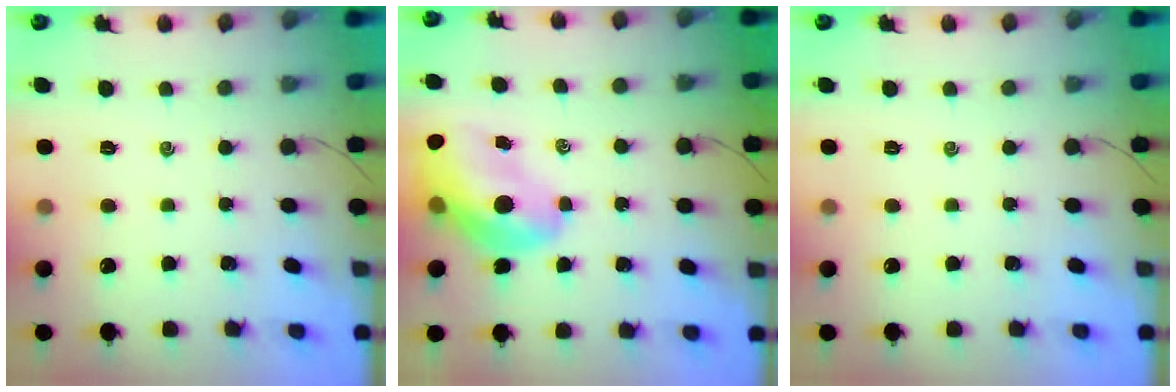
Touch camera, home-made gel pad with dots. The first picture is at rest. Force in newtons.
{"total": 12.7, "press": 12.1, "slide": 3.8}
{"total": 0.0}